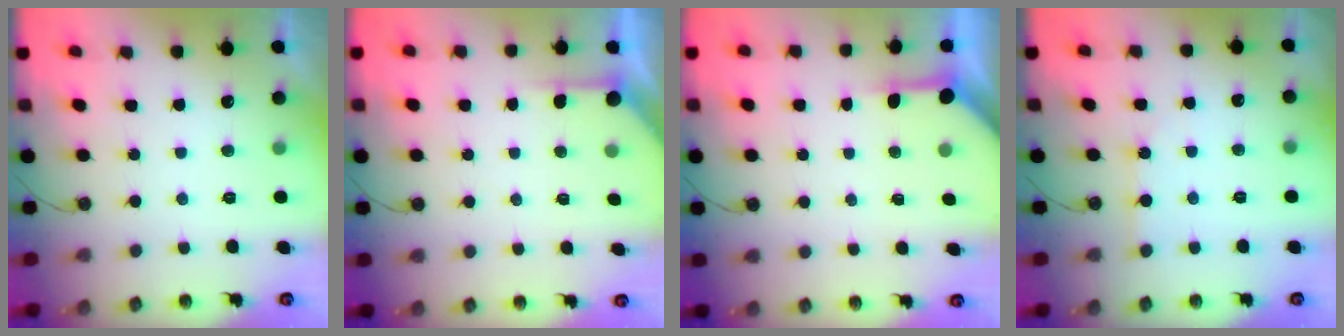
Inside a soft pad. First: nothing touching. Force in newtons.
{"total": 2.4, "press": 2.4, "slide": 0.3}
{"total": 3.9, "press": 3.9, "slide": 0.2}
{"total": 2.9, "press": 2.9, "slide": 0.3}